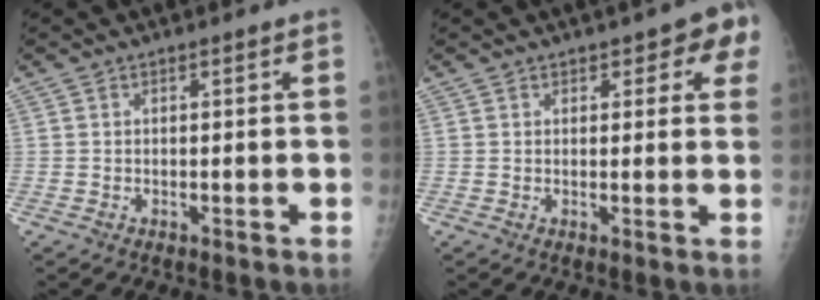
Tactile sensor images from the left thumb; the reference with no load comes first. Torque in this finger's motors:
{"motor_torque": [0.28, 0.21, 0.07, -0.25, 0.06]}